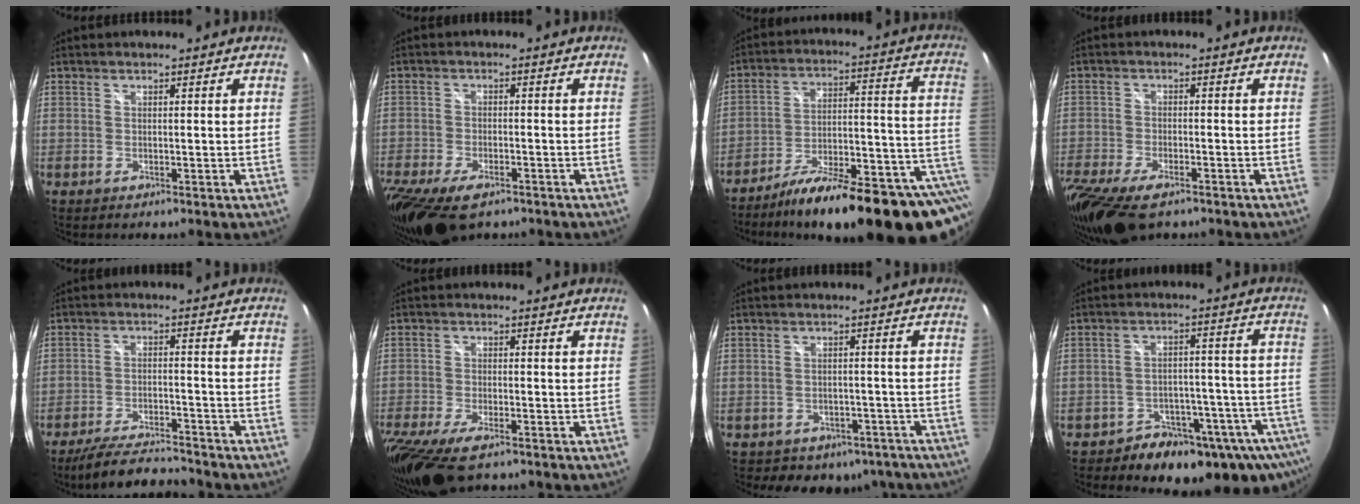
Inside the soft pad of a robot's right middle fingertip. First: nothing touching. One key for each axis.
{"total": 13.3, "fx": -9.0, "fy": 5.9, "fz": 7.8, "tx": -0.193, "ty": -0.049, "tz": -0.158}
{"total": 28.2, "fx": -21.2, "fy": 6.6, "fz": 17.4, "tx": -0.214, "ty": -0.040, "tz": -0.294}
{"total": 14.7, "fx": -10.2, "fy": 5.9, "fz": 8.8, "tx": -0.213, "ty": -0.060, "tz": -0.179}
{"total": 11.5, "fx": -10.5, "fy": 1.6, "fz": 4.6, "tx": -0.110, "ty": -0.012, "tz": -0.171}
{"total": 13.2, "fx": -9.0, "fy": 4.7, "fz": 8.4, "tx": -0.202, "ty": -0.059, "tz": -0.164}
{"total": 11.2, "fx": -8.2, "fy": 6.9, "fz": 3.4, "tx": -0.076, "ty": 0.010, "tz": -0.089}
{"total": 15.7, "fx": -11.9, "fy": 7.4, "fz": 7.2, "tx": -0.107, "ty": -0.008, "tz": -0.154}